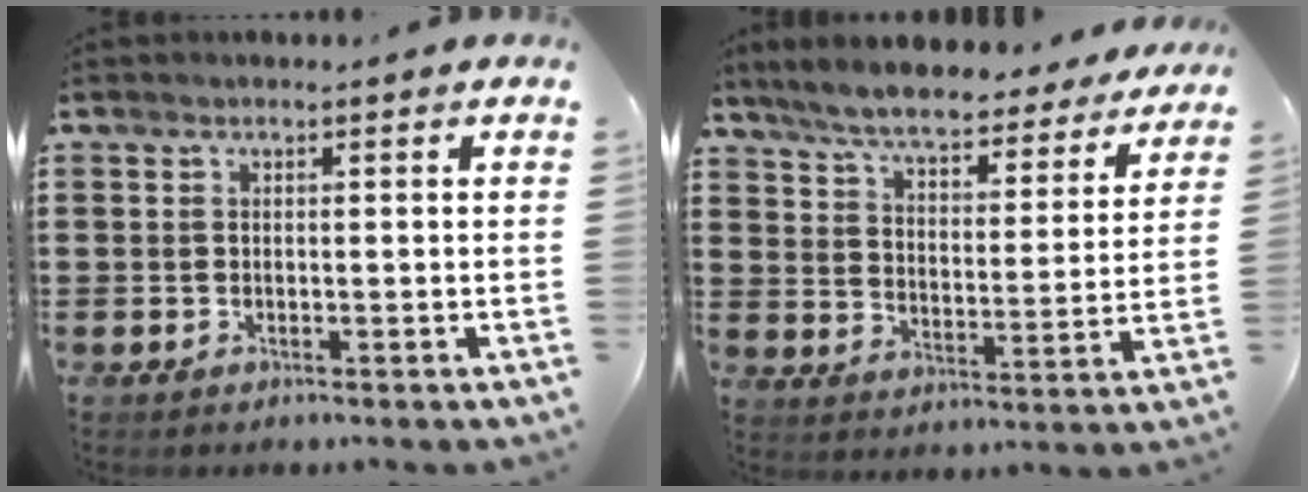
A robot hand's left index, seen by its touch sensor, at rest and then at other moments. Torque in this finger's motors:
{"motor_torque": [1.45, -0.69, 0.35, 0.21]}